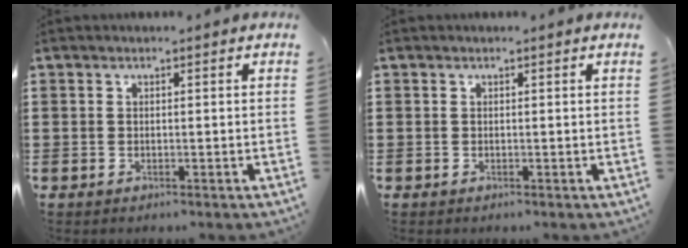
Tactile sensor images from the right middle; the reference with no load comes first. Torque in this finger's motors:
{"motor_torque": [-0.09, -0.12, -0.01, -0.01]}